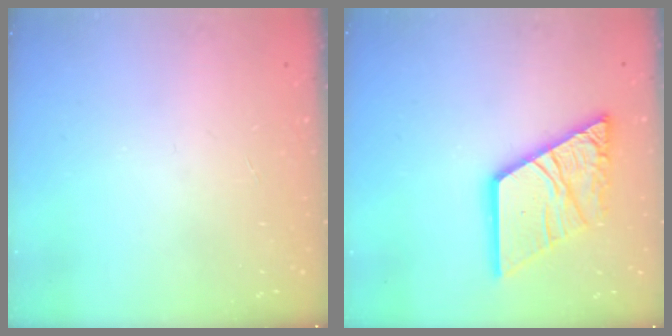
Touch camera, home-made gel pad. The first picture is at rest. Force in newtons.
{"total": 18.6, "press": 18.5, "slide": 2.2}